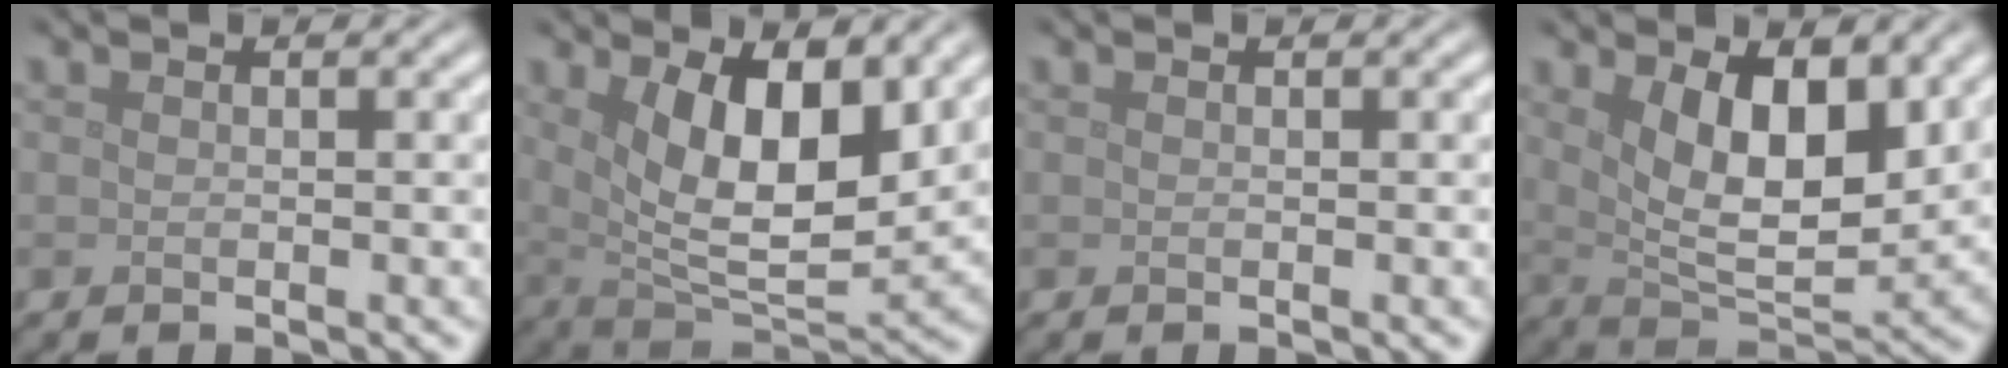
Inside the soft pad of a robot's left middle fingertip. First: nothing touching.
{"total": 8.7, "force": [2.8, 3.7, 7.4], "torque": [-0.132, -0.019, 0.052]}
{"total": 0.0}
{"total": 7.9, "force": [2.9, 3.5, 6.5], "torque": [-0.111, -0.015, 0.051]}